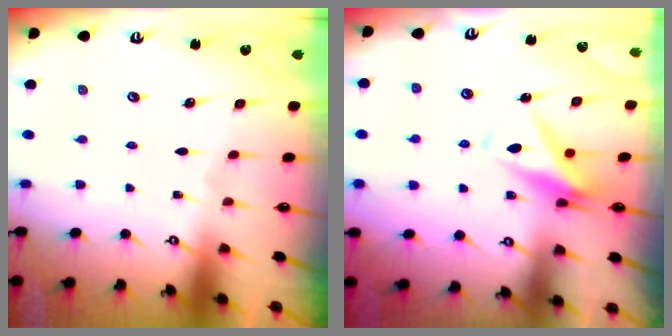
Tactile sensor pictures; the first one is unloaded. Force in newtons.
{"total": 7.1, "press": 6.9, "slide": 1.5}